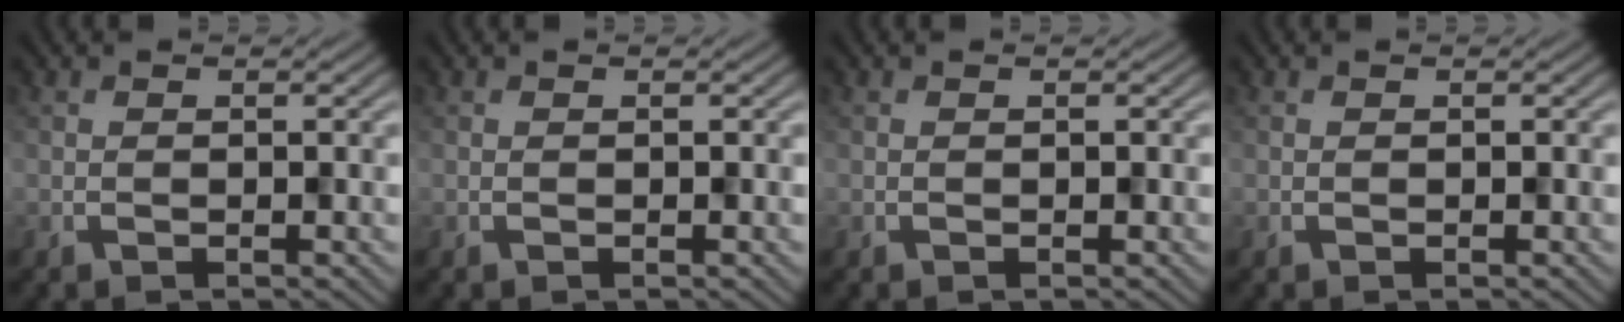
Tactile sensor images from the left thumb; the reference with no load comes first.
{"total": 0.0}
{"total": 0.0}
{"total": 0.0}